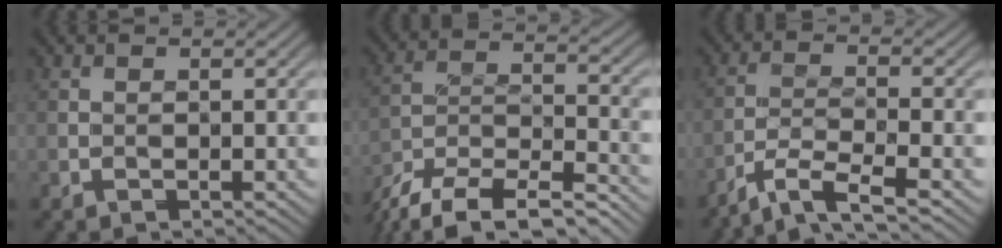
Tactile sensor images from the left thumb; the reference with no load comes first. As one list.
[{"total": 13.2, "force": [-11.5, 3.8, 5.2], "torque": [-0.117, -0.023, -0.183]}, {"total": 5.5, "force": [-4.5, 0.4, 3.1], "torque": [-0.063, -0.008, -0.092]}]